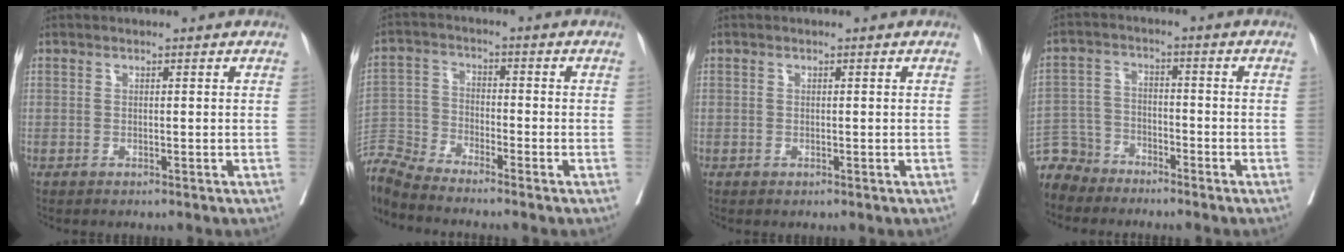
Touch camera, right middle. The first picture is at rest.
{"total": 8.5, "force": [-8.4, -0.7, 1.5], "torque": [-0.038, 0.003, -0.167]}
{"total": 0.8, "force": [-0.1, 0.8, -0.1], "torque": [0.009, 0.008, -0.004]}
{"total": 6.8, "force": [-6.1, 2.9, -0.5], "torque": [0.012, 0.003, -0.124]}